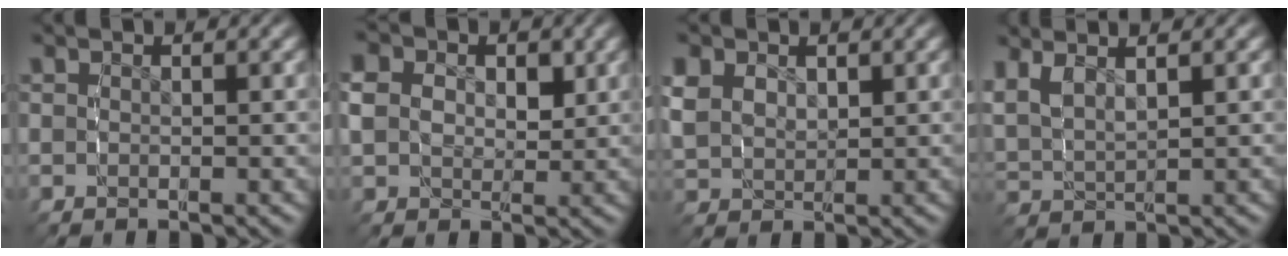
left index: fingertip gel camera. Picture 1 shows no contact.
{"total": 5.0, "force": [1.4, 4.1, 2.6], "torque": [-0.063, -0.016, 0.025]}
{"total": 3.8, "force": [1.6, 2.8, 2.0], "torque": [-0.054, -0.009, 0.040]}
{"total": 3.5, "force": [2.2, 1.8, 2.0], "torque": [-0.058, 0.000, 0.045]}